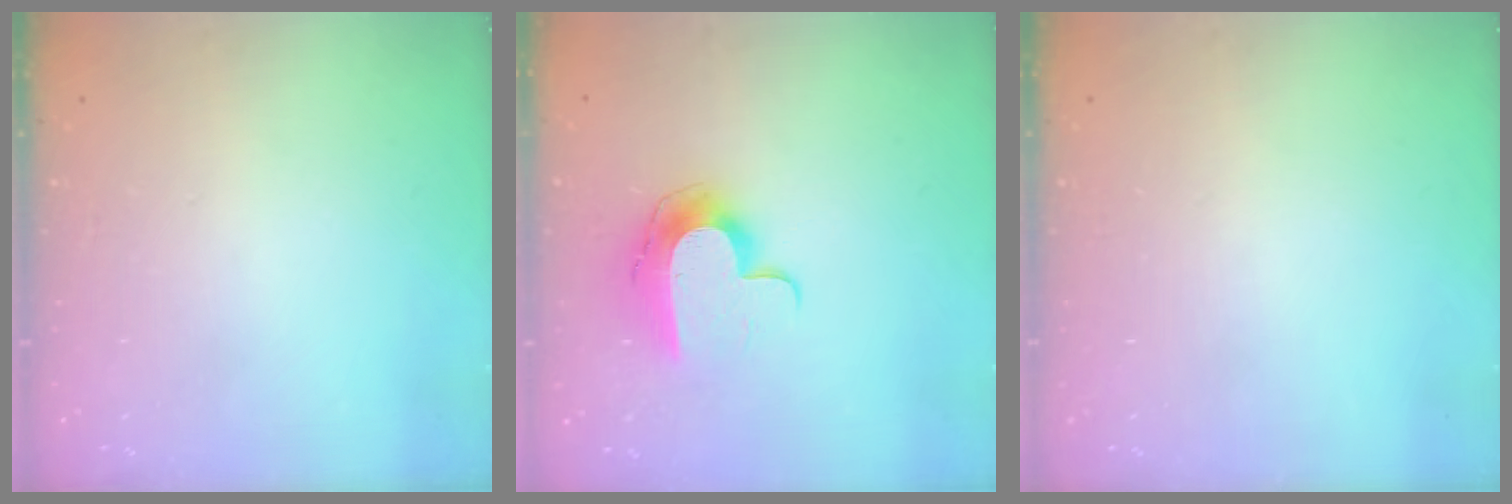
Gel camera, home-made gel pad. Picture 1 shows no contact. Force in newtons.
{"total": 11.2, "press": 11.2, "slide": 0.4}
{"total": 0.0}